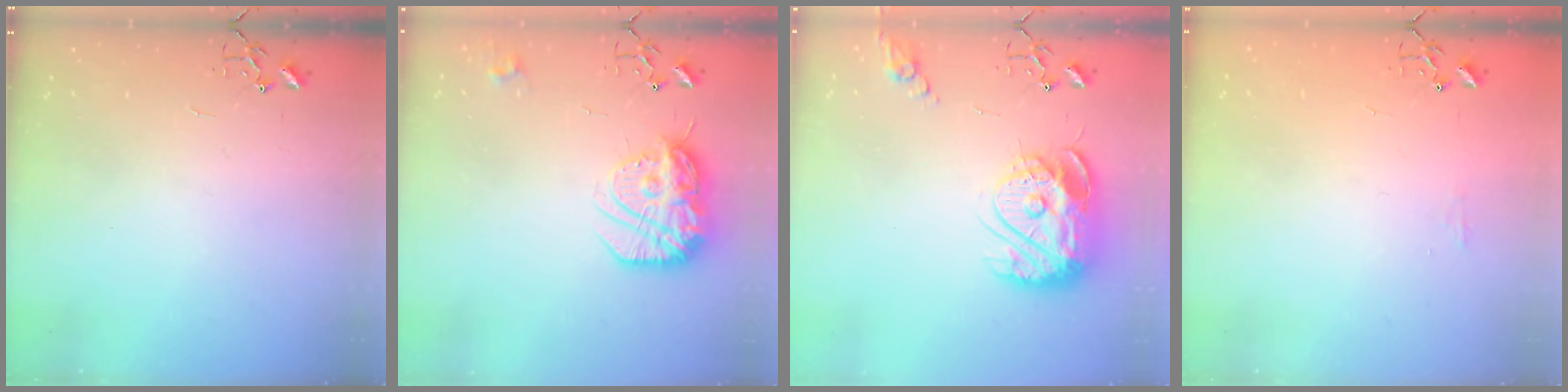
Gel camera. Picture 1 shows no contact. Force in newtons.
{"total": 17.7, "press": 17.6, "slide": 1.8}
{"total": 17.3, "press": 17.2, "slide": 1.8}
{"total": 4.5, "press": 4.4, "slide": 0.7}